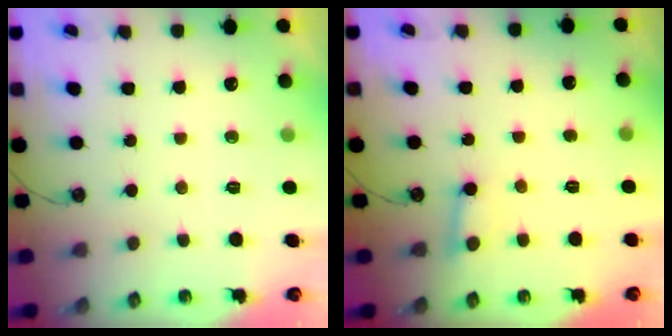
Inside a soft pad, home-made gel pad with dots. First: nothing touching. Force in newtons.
{"total": 2.8, "press": 2.7, "slide": 0.6}